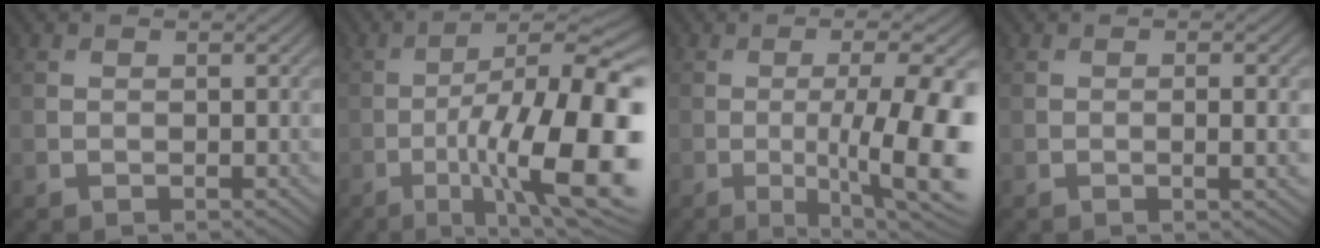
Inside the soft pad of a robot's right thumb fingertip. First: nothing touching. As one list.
[{"total": 17.9, "force": [-5.3, 5.0, 16.3], "torque": [-0.252, -0.006, -0.078]}, {"total": 13.8, "force": [-2.3, 3.4, 13.2], "torque": [-0.174, -0.002, -0.031]}, {"total": 2.4, "force": [-0.2, 0.4, 2.4], "torque": [-0.041, 0.000, -0.001]}]